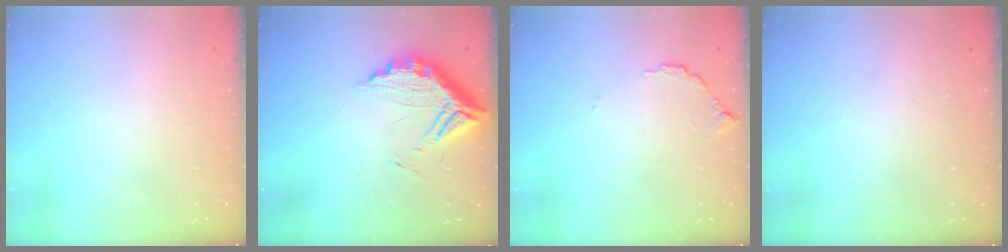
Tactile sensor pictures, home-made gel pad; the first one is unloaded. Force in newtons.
{"total": 13.4, "press": 13.4, "slide": 1.3}
{"total": 7.4, "press": 7.4, "slide": 0.4}
{"total": 2.9, "press": 2.8, "slide": 0.9}